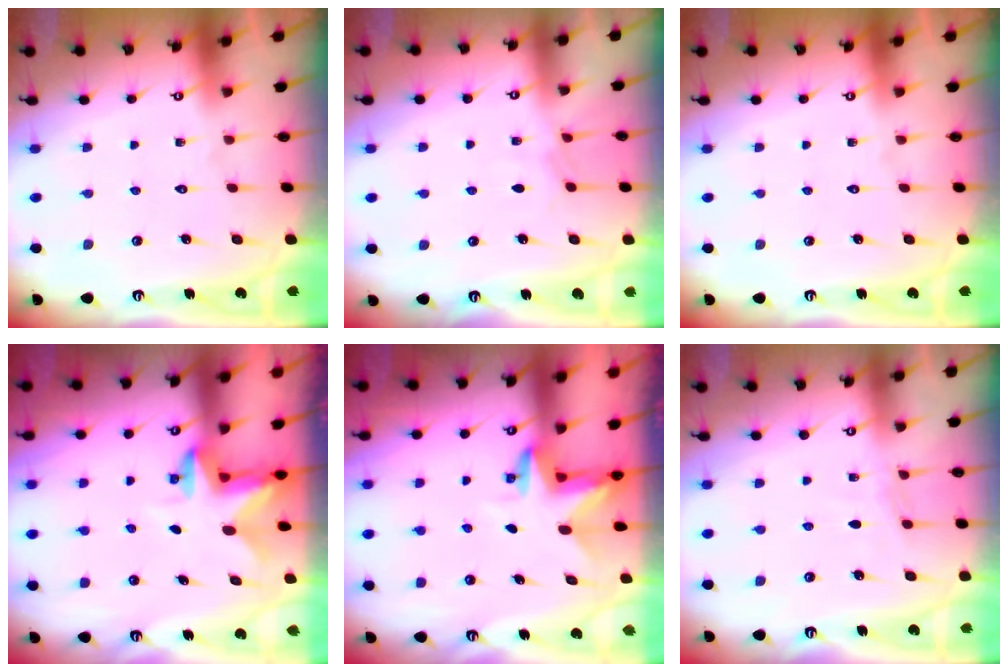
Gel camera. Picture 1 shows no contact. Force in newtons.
{"total": 3.2, "press": 3.2, "slide": 0.5}
{"total": 0.0}
{"total": 2.8, "press": 2.8, "slide": 0.5}
{"total": 3.3, "press": 3.3, "slide": 0.2}
{"total": 3.1, "press": 3.1, "slide": 0.3}